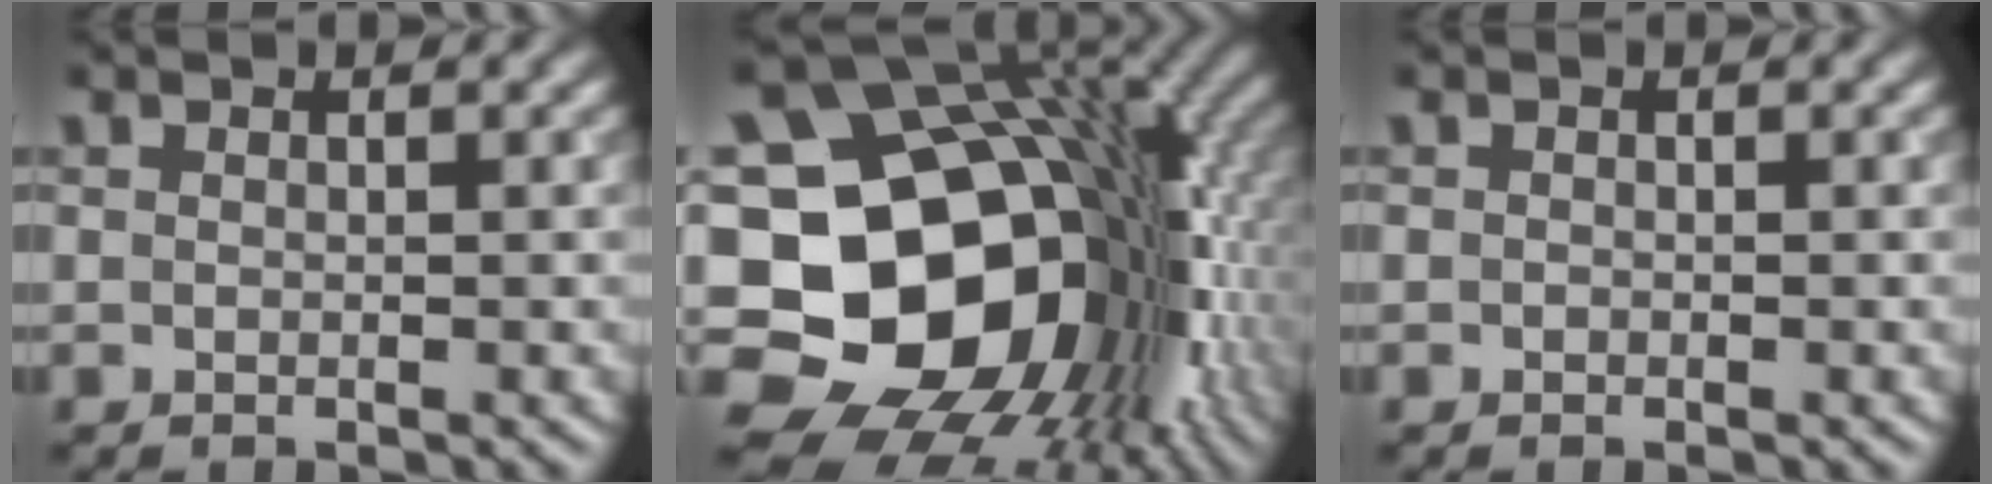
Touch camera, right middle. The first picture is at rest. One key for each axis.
{"total": 20.9, "fx": -3.9, "fy": 16.1, "fz": 12.7, "tx": -0.190, "ty": -0.019, "tz": -0.064}
{"total": 0.0}